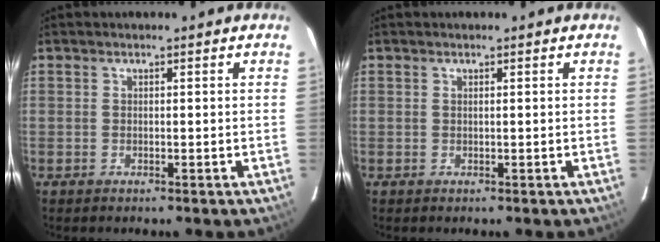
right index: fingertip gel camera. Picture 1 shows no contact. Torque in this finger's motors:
{"motor_torque": [-0.05, 0.01, -0.05, -0.04]}